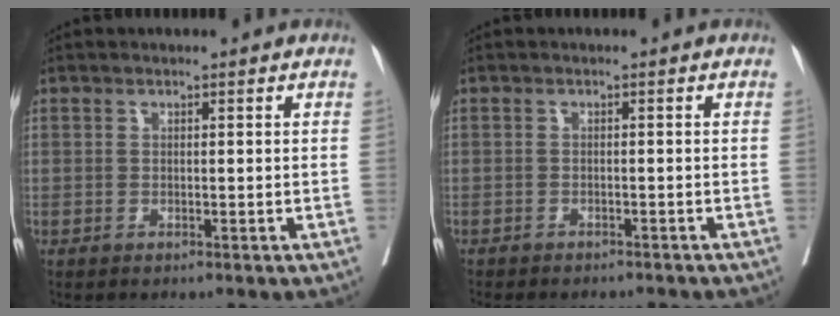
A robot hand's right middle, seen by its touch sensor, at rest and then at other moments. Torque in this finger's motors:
{"motor_torque": [1.03, -1.11, 0.21, 0.03]}